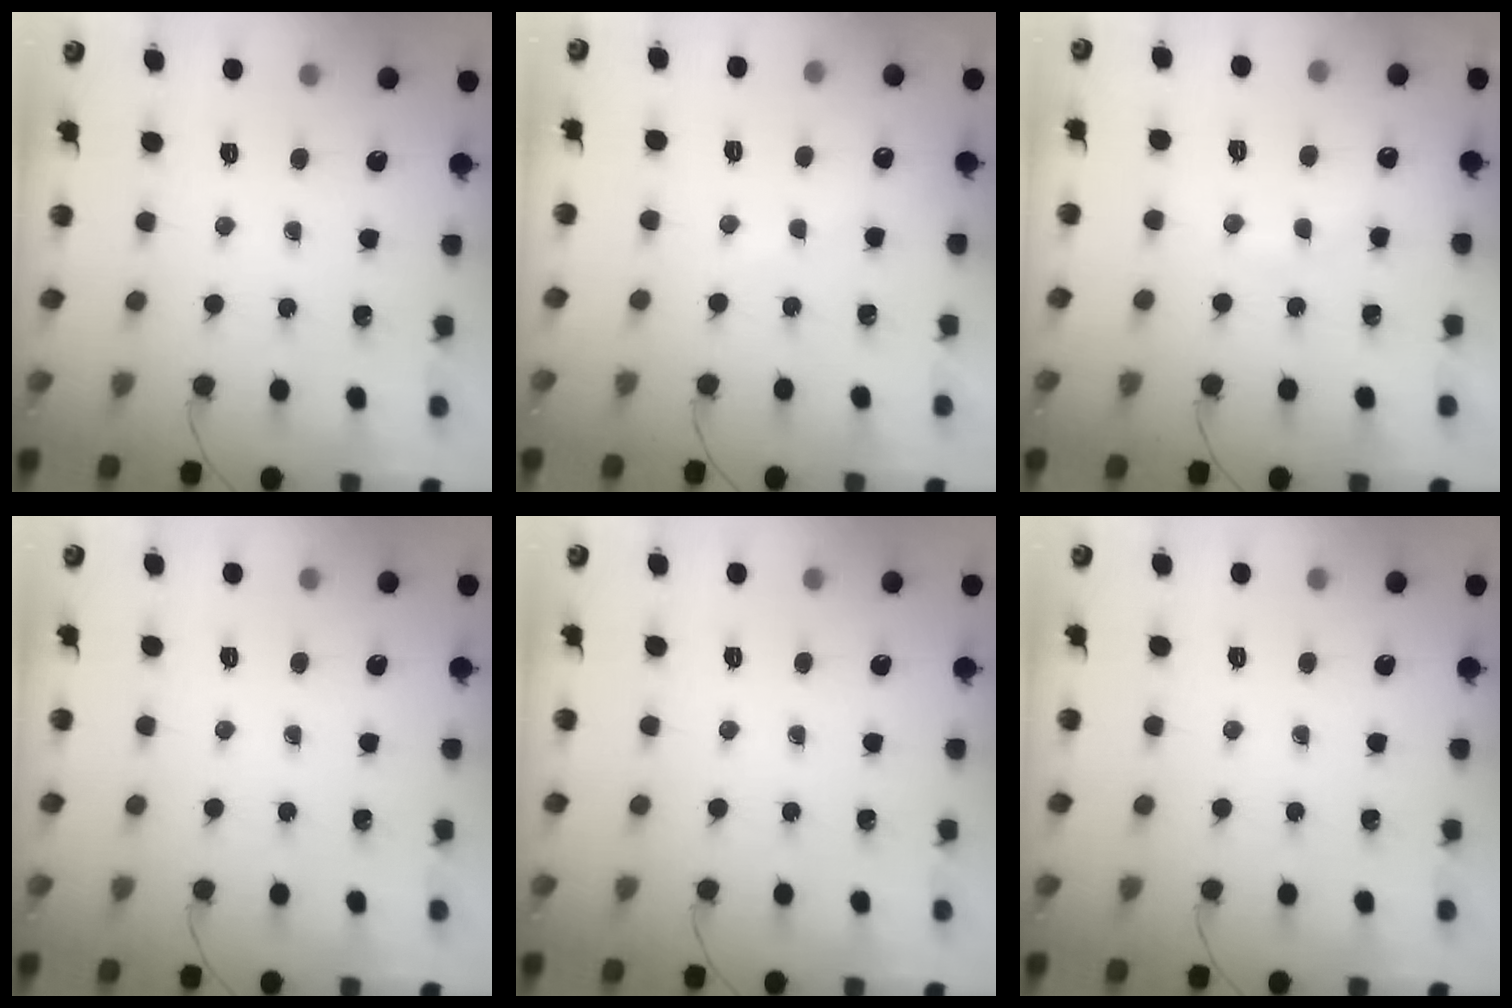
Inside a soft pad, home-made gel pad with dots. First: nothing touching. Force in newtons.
{"total": 5.3, "press": 5.2, "slide": 0.9}
{"total": 6.7, "press": 6.5, "slide": 1.6}
{"total": 0.0}
{"total": 0.0}
{"total": 0.0}